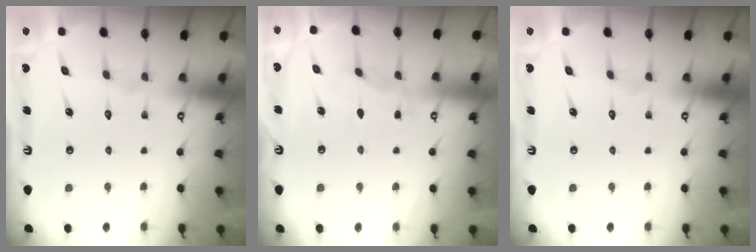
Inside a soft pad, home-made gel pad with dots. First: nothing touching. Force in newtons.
{"total": 2.3, "press": 2.3, "slide": 0.3}
{"total": 0.0}